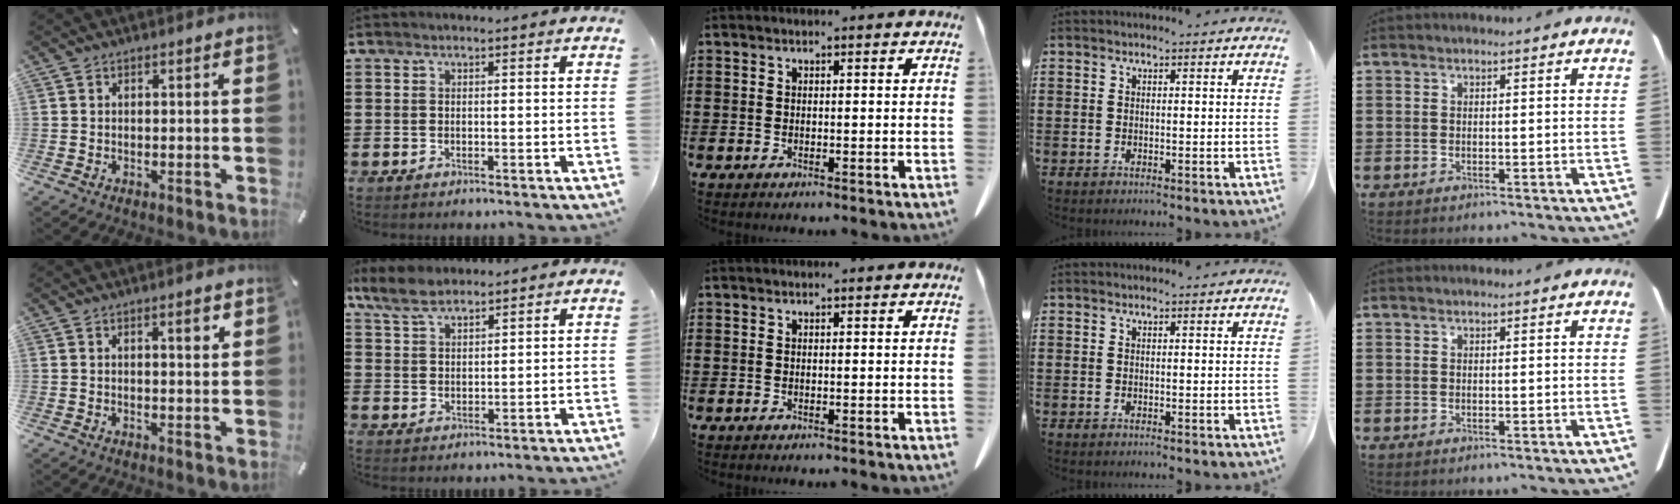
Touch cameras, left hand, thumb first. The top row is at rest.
{"thumb": {"total": 3.0, "force": [1.5, 0.8, 2.5], "torque": [-0.029, -0.006, 0.018]}, "index": {"total": 5.3, "force": [4.3, 2.2, 2.3], "torque": [-0.059, -0.001, 0.081]}}